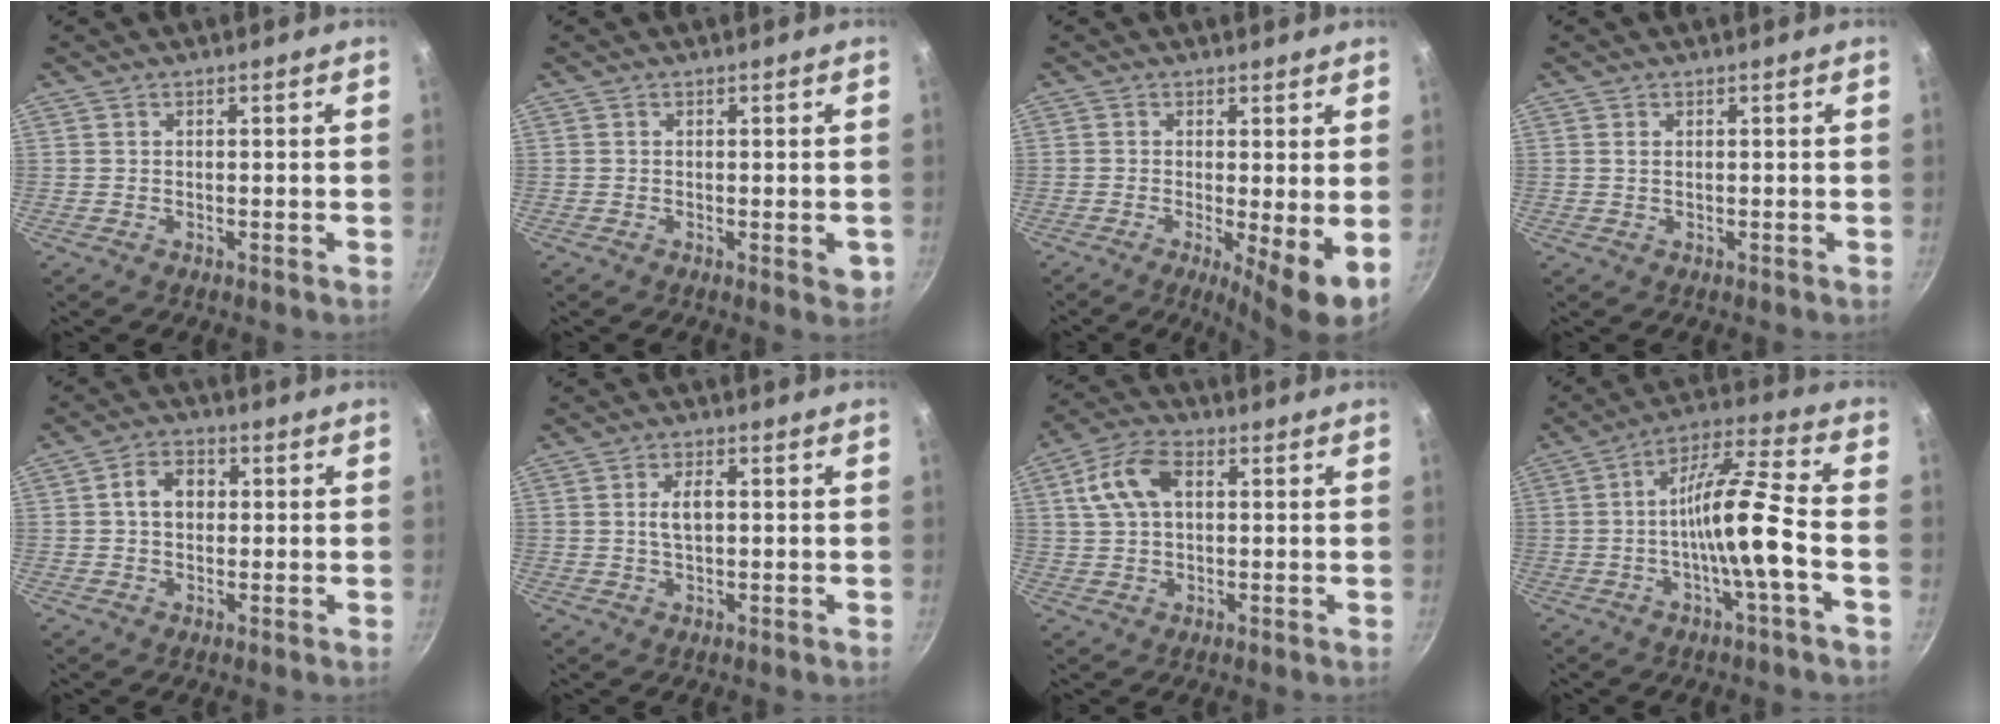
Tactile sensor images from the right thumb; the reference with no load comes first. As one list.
[{"total": 2.5, "force": [-0.5, 0.9, 2.3], "torque": [-0.025, -0.007, -0.008]}, {"total": 6.5, "force": [-0.6, 1.2, 6.4], "torque": [-0.093, -0.016, -0.006]}, {"total": 0.8, "force": [0.3, 0.4, 0.6], "torque": [-0.011, 0.001, 0.005]}, {"total": 5.8, "force": [0.7, 4.4, 3.7], "torque": [-0.041, 0.014, 0.003]}, {"total": 3.9, "force": [0.3, 1.9, 3.4], "torque": [-0.056, 0.009, 0.007]}, {"total": 9.3, "force": [2.2, 5.7, 7.0], "torque": [-0.130, 0.018, 0.034]}, {"total": 13.8, "force": [-3.2, 1.5, 13.3], "torque": [-0.227, 0.036, -0.063]}]